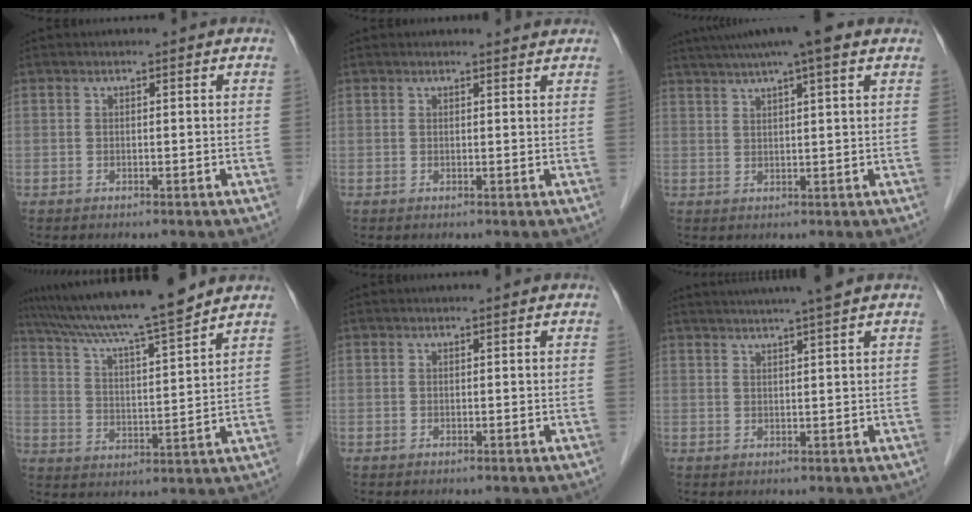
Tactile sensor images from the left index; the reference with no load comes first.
{"total": 1.9, "force": [1.9, 0.0, 0.2], "torque": [-0.010, -0.003, 0.018]}
{"total": 10.4, "force": [7.8, 0.3, 7.0], "torque": [-0.116, 0.034, 0.107]}
{"total": 15.1, "force": [13.1, -0.7, 7.4], "torque": [-0.134, 0.009, 0.215]}
{"total": 0.6, "force": [0.5, -0.1, 0.3], "torque": [-0.004, 0.005, 0.009]}
{"total": 8.0, "force": [6.7, -1.1, 4.2], "torque": [-0.065, 0.017, 0.088]}